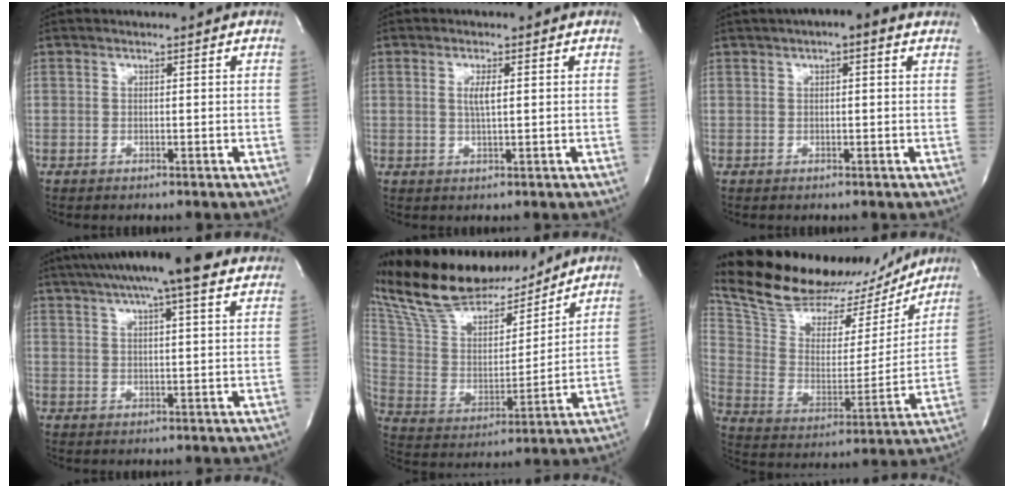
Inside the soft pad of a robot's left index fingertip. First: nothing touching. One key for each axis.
{"total": 2.3, "fx": 0.4, "fy": 0.3, "fz": 2.3, "tx": -0.047, "ty": -0.002, "tz": 0.007}
{"total": 4.7, "fx": 2.9, "fy": 1.3, "fz": 3.5, "tx": -0.053, "ty": 0.031, "tz": 0.036}
{"total": 17.6, "fx": 13.8, "fy": 2.3, "fz": 10.6, "tx": -0.180, "ty": 0.045, "tz": 0.189}
{"total": 23.4, "fx": 20.1, "fy": 6.4, "fz": 10.0, "tx": -0.201, "ty": 0.017, "tz": 0.351}
{"total": 26.2, "fx": 23.4, "fy": 8.5, "fz": 8.3, "tx": -0.167, "ty": 0.002, "tz": 0.355}